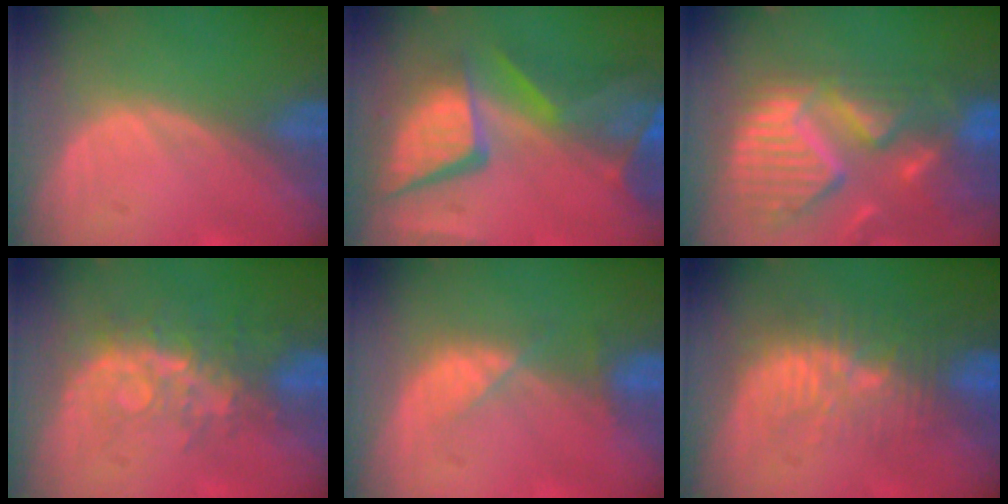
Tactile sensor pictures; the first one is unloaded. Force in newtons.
{"total": 12.8, "press": 10.4, "slide": 7.4}
{"total": 13.3, "press": 11.3, "slide": 7.1}
{"total": 8.5, "press": 7.0, "slide": 4.8}
{"total": 3.3, "press": 3.2, "slide": 0.7}
{"total": 9.3, "press": 8.6, "slide": 3.7}